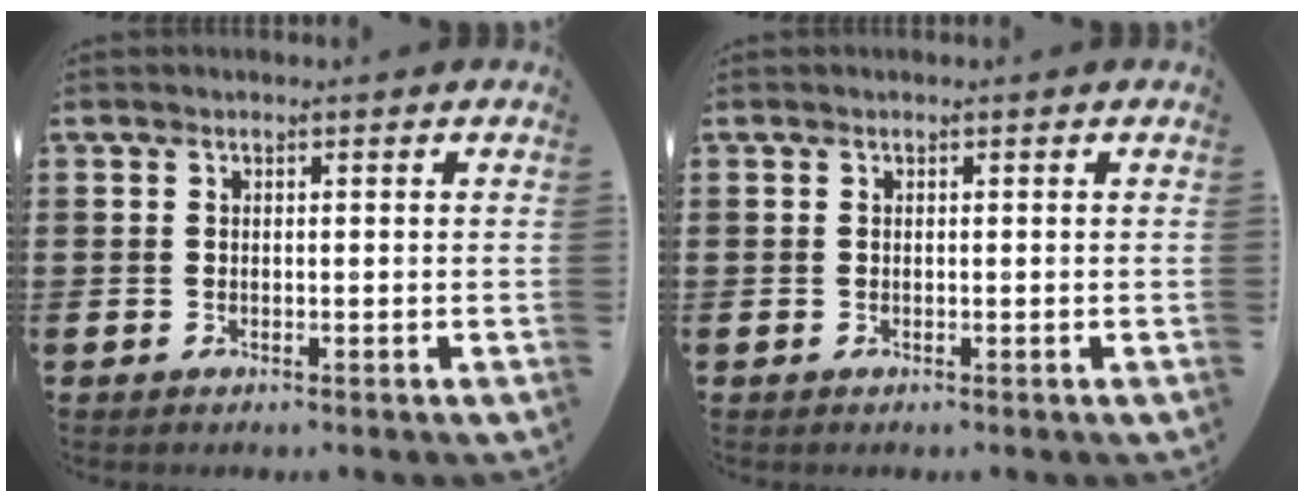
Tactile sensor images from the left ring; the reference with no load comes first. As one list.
[{"total": 0.0}]